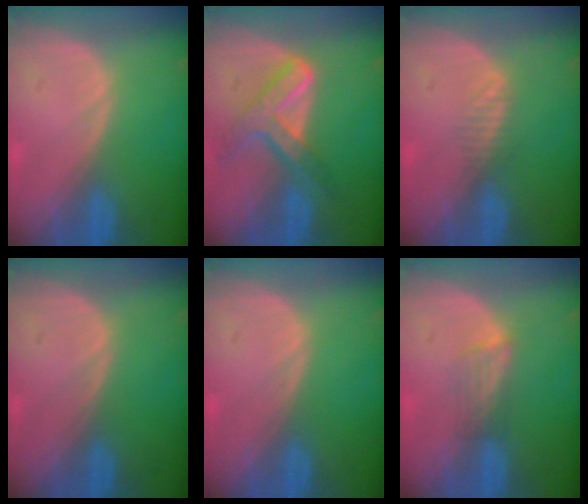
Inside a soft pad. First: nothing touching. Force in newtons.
{"total": 7.3, "press": 6.2, "slide": 3.8}
{"total": 1.7, "press": 1.4, "slide": 1.0}
{"total": 0.0}
{"total": 0.0}
{"total": 2.8, "press": 2.5, "slide": 1.4}